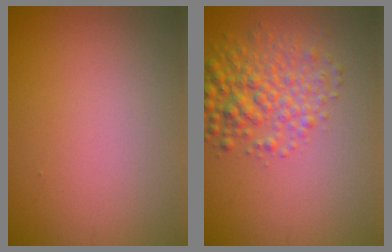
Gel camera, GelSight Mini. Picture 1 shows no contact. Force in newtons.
{"total": 4.4, "press": 4.4, "slide": 0.1}